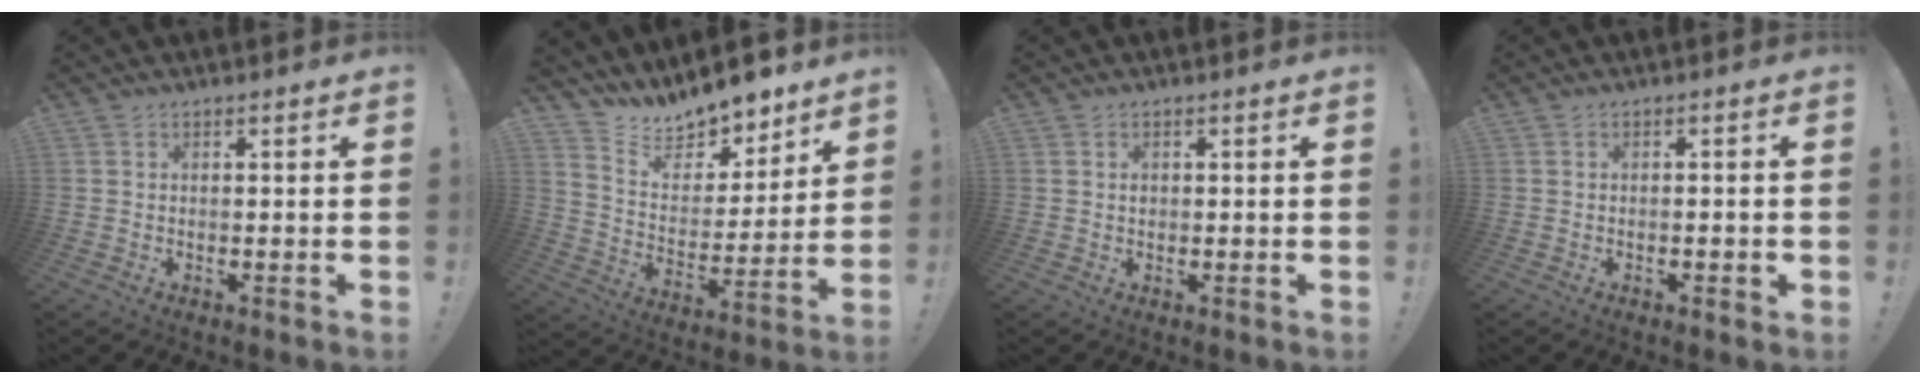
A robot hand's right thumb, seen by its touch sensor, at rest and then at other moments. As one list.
[{"total": 11.0, "force": [10.3, 3.3, 2.0], "torque": [-0.052, -0.093, 0.188]}, {"total": 0.7, "force": [0.0, 0.6, 0.3], "torque": [-0.012, 0.004, 0.000]}, {"total": 0.8, "force": [-0.5, 0.5, 0.3], "torque": [-0.011, 0.006, -0.007]}]